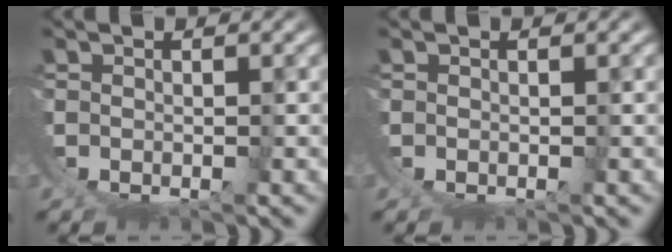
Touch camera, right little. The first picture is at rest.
{"total": 0.0}